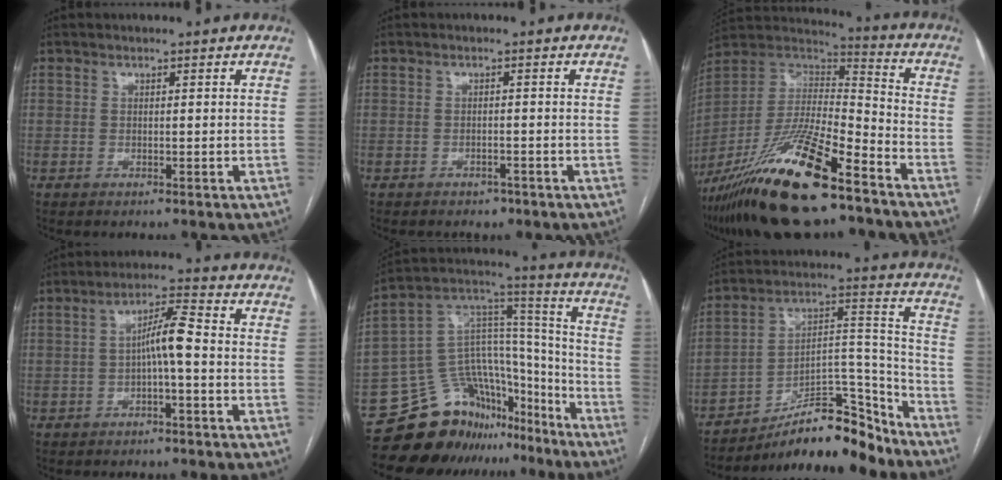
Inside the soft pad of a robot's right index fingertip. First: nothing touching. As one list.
[{"total": 1.4, "force": [-1.1, 0.8, 0.5], "torque": [-0.010, 0.001, -0.012]}, {"total": 23.3, "force": [-15.7, 4.8, 16.5], "torque": [-0.325, -0.024, -0.283]}, {"total": 5.4, "force": [-0.8, 0.4, 5.3], "torque": [-0.090, 0.019, -0.013]}, {"total": 19.2, "force": [-15.4, 10.0, 5.4], "torque": [-0.077, 0.086, -0.243]}, {"total": 17.1, "force": [-14.5, 4.1, 8.2], "torque": [-0.119, 0.044, -0.236]}]